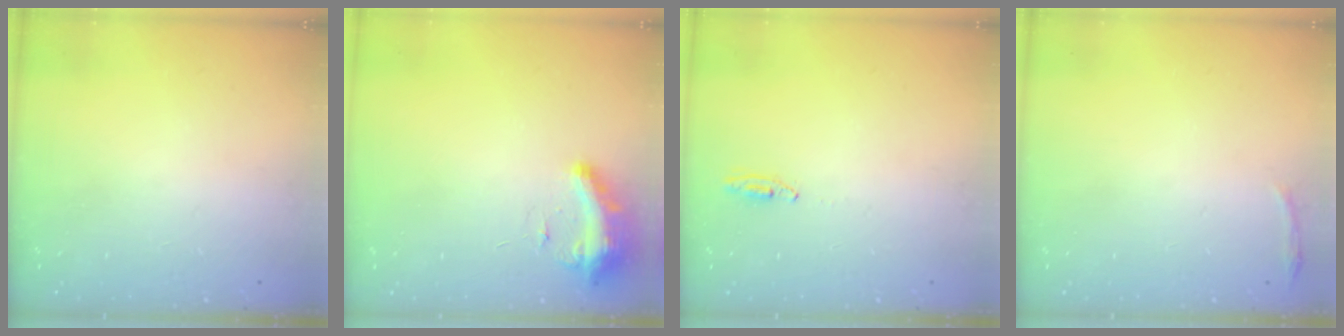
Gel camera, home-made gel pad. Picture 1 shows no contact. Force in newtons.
{"total": 9.1, "press": 9.1, "slide": 1.0}
{"total": 2.7, "press": 2.5, "slide": 1.0}
{"total": 3.0, "press": 1.9, "slide": 2.3}